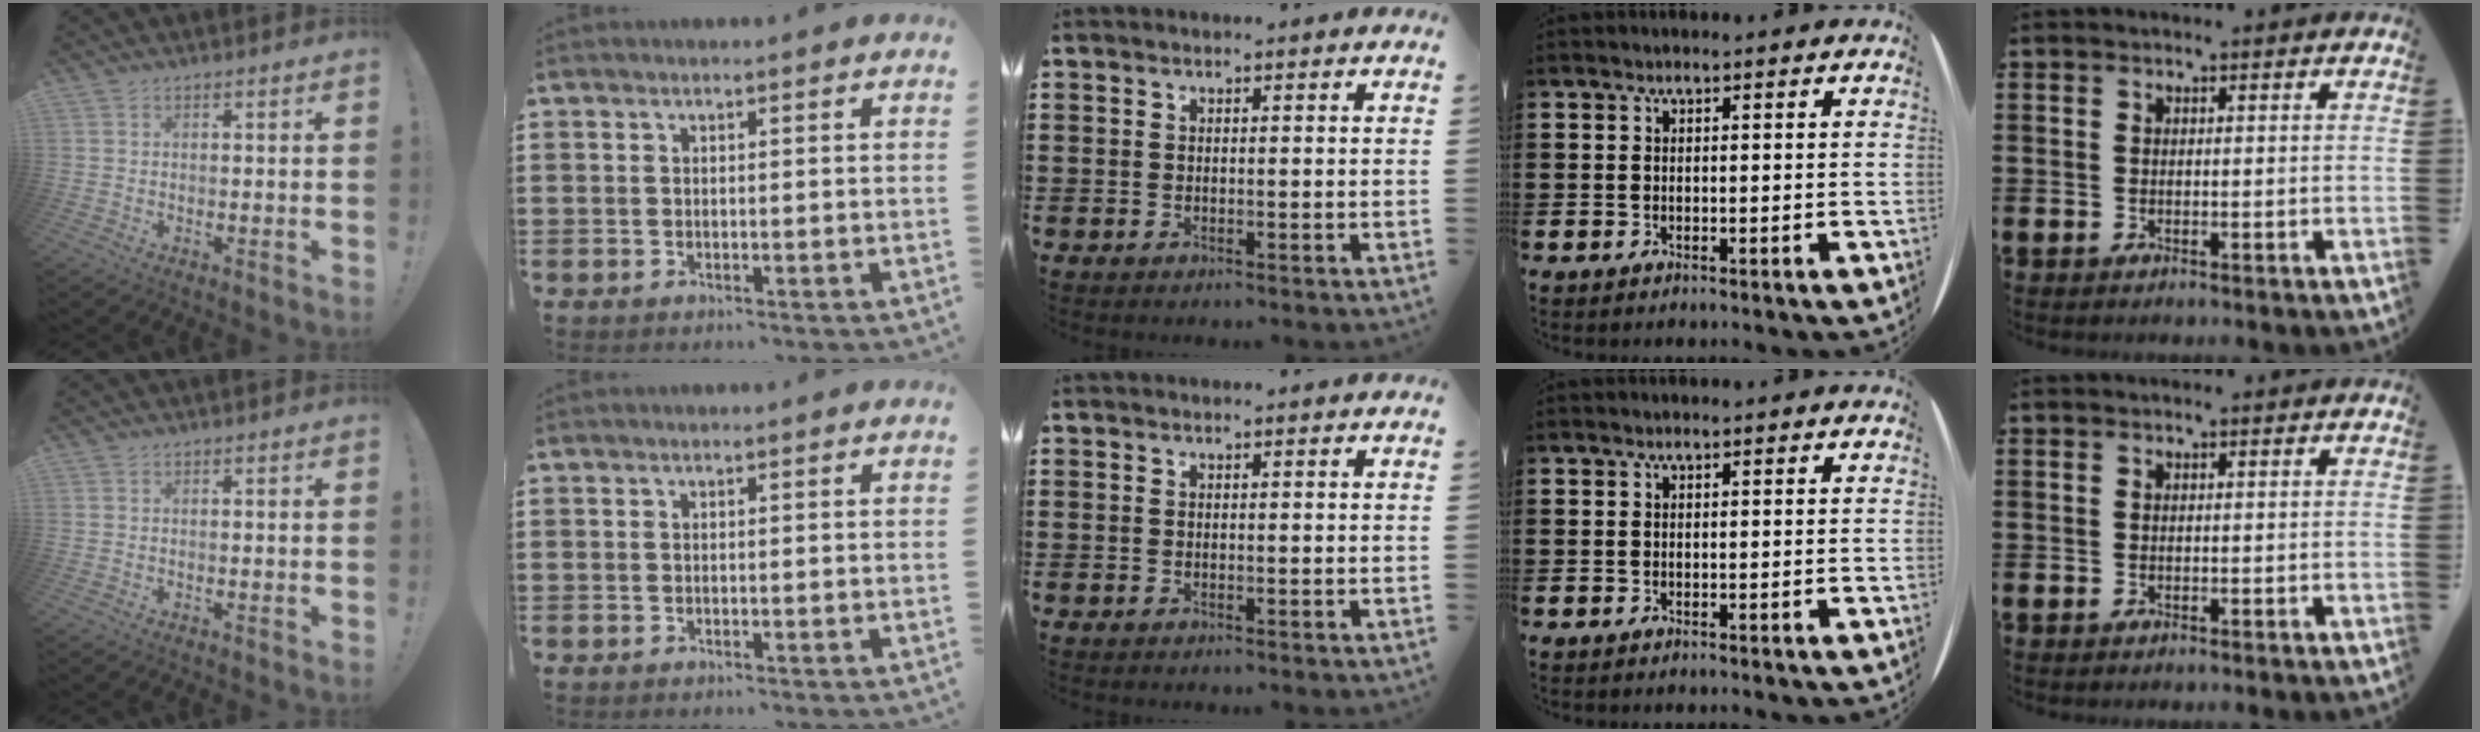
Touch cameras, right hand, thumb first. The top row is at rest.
{}